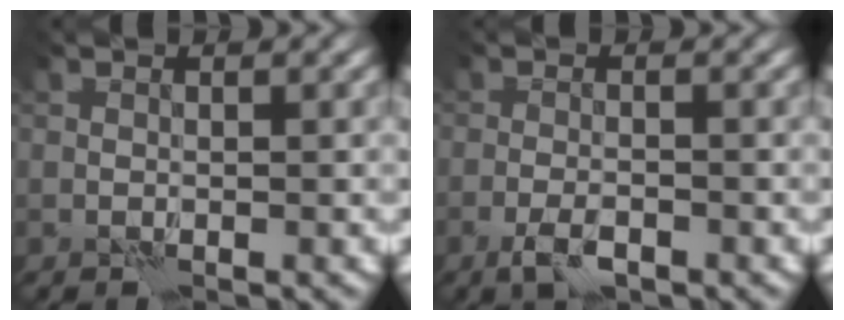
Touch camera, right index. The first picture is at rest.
{"total": 2.3, "force": [-1.4, 0.7, 1.7], "torque": [-0.038, -0.001, -0.032]}